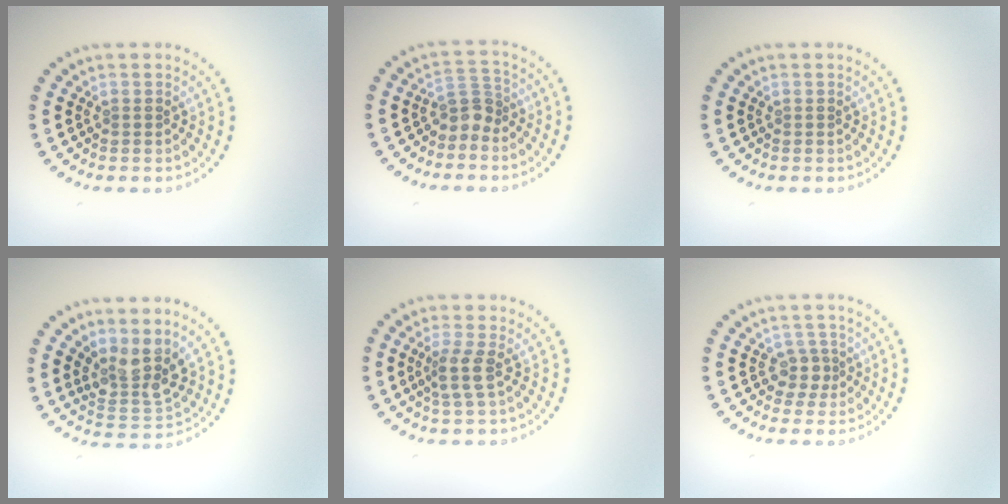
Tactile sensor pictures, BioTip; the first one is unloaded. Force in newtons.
{"total": 2.3, "press": 1.8, "slide": 1.6}
{"total": 0.0}
{"total": 3.7, "press": 3.1, "slide": 1.9}
{"total": 2.0, "press": 1.6, "slide": 1.2}
{"total": 1.9, "press": 1.5, "slide": 1.2}